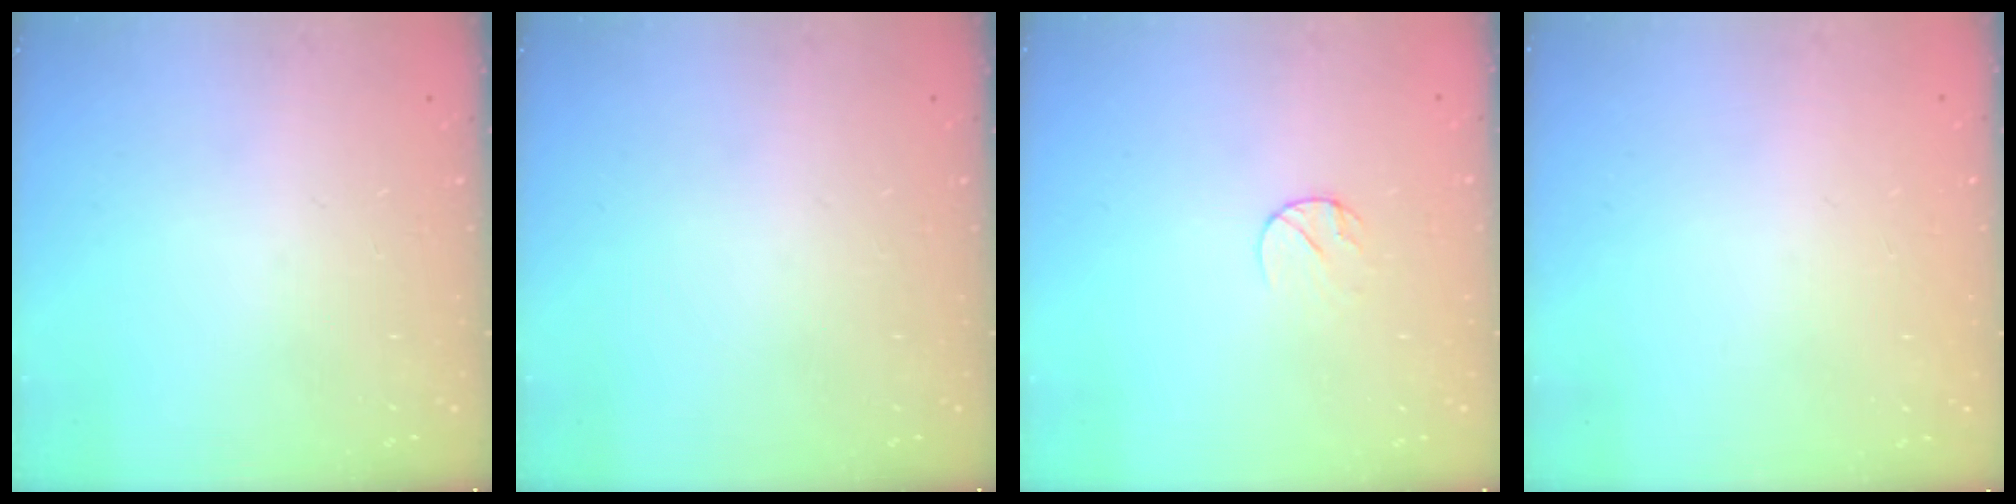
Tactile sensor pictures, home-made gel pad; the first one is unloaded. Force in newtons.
{"total": 0.0}
{"total": 5.3, "press": 5.2, "slide": 0.6}
{"total": 0.6, "press": 0.5, "slide": 0.1}